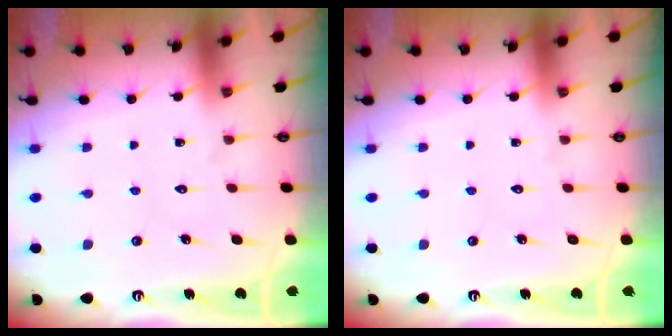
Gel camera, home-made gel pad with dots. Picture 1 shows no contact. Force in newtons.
{"total": 0.0}